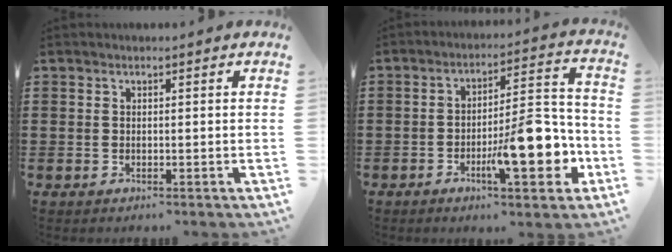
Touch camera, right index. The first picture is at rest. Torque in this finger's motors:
{"motor_torque": [2.14, 0.00, 0.48, 0.21]}